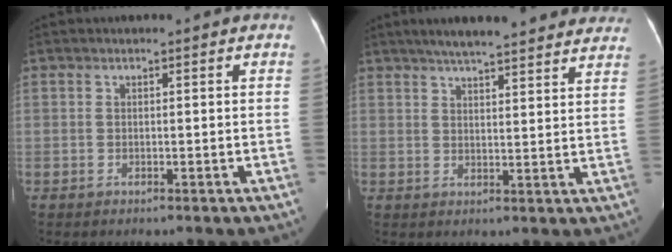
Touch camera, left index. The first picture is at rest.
{"total": 18.9, "force": [16.5, 2.8, 8.9], "torque": [-0.120, 0.035, 0.206]}